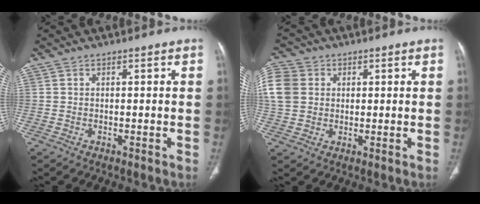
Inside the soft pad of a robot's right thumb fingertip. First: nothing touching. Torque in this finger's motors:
{"motor_torque": [1.31, 1.35, 0.97, -0.07, 0.29]}